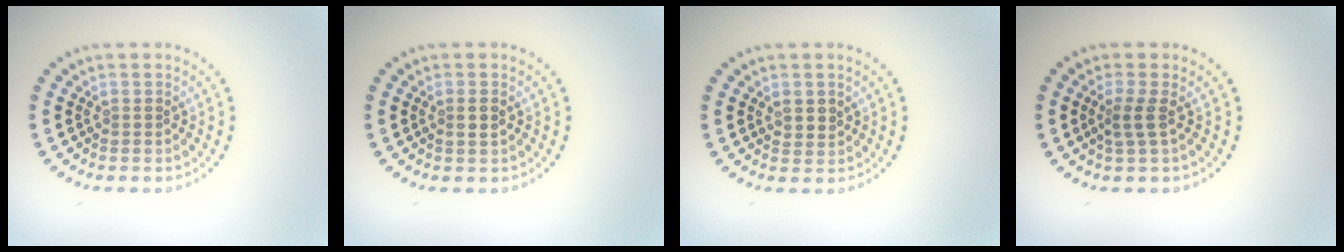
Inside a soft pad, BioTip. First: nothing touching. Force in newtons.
{"total": 1.0, "press": 0.9, "slide": 0.5}
{"total": 1.3, "press": 1.2, "slide": 0.5}
{"total": 1.9, "press": 1.3, "slide": 1.3}